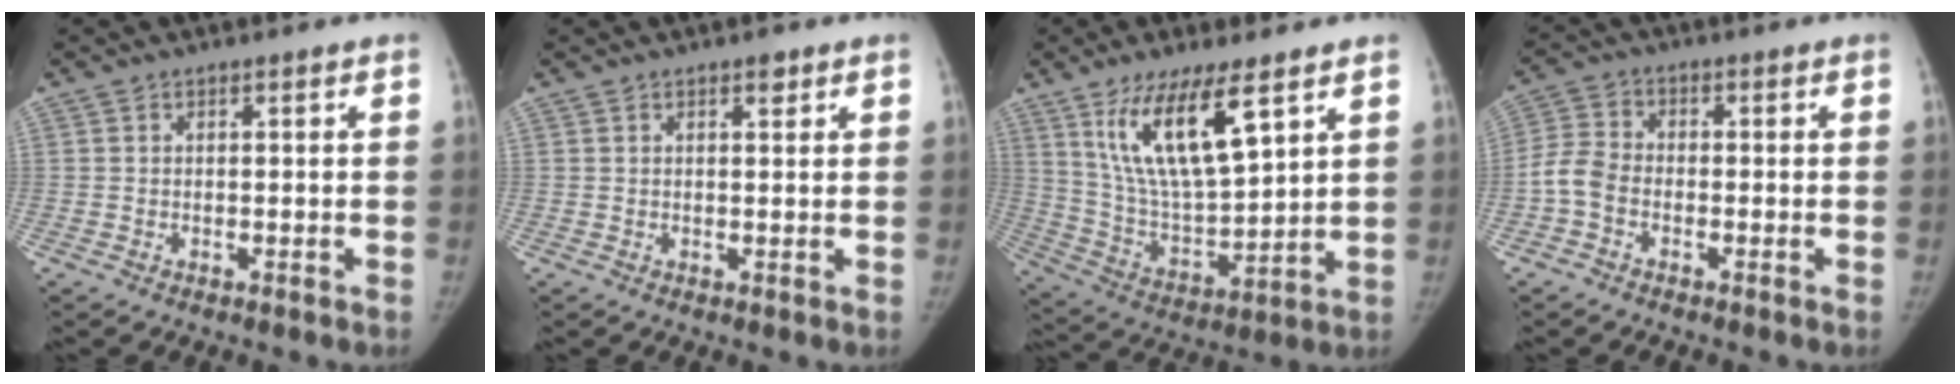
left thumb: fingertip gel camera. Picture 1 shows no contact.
{"total": 1.2, "force": [0.8, 0.5, 0.8], "torque": [-0.005, -0.002, 0.010]}
{"total": 16.5, "force": [8.6, 5.2, 13.1], "torque": [-0.223, -0.044, 0.172]}
{"total": 5.1, "force": [-1.9, 3.6, 3.1], "torque": [-0.061, 0.016, -0.048]}